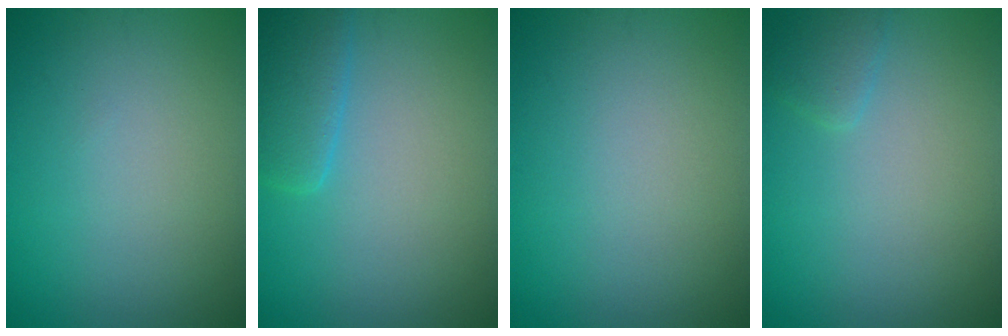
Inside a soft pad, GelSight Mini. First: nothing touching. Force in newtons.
{"total": 3.2, "press": 3.2, "slide": 0.3}
{"total": 0.0}
{"total": 1.2, "press": 1.2, "slide": 0.1}